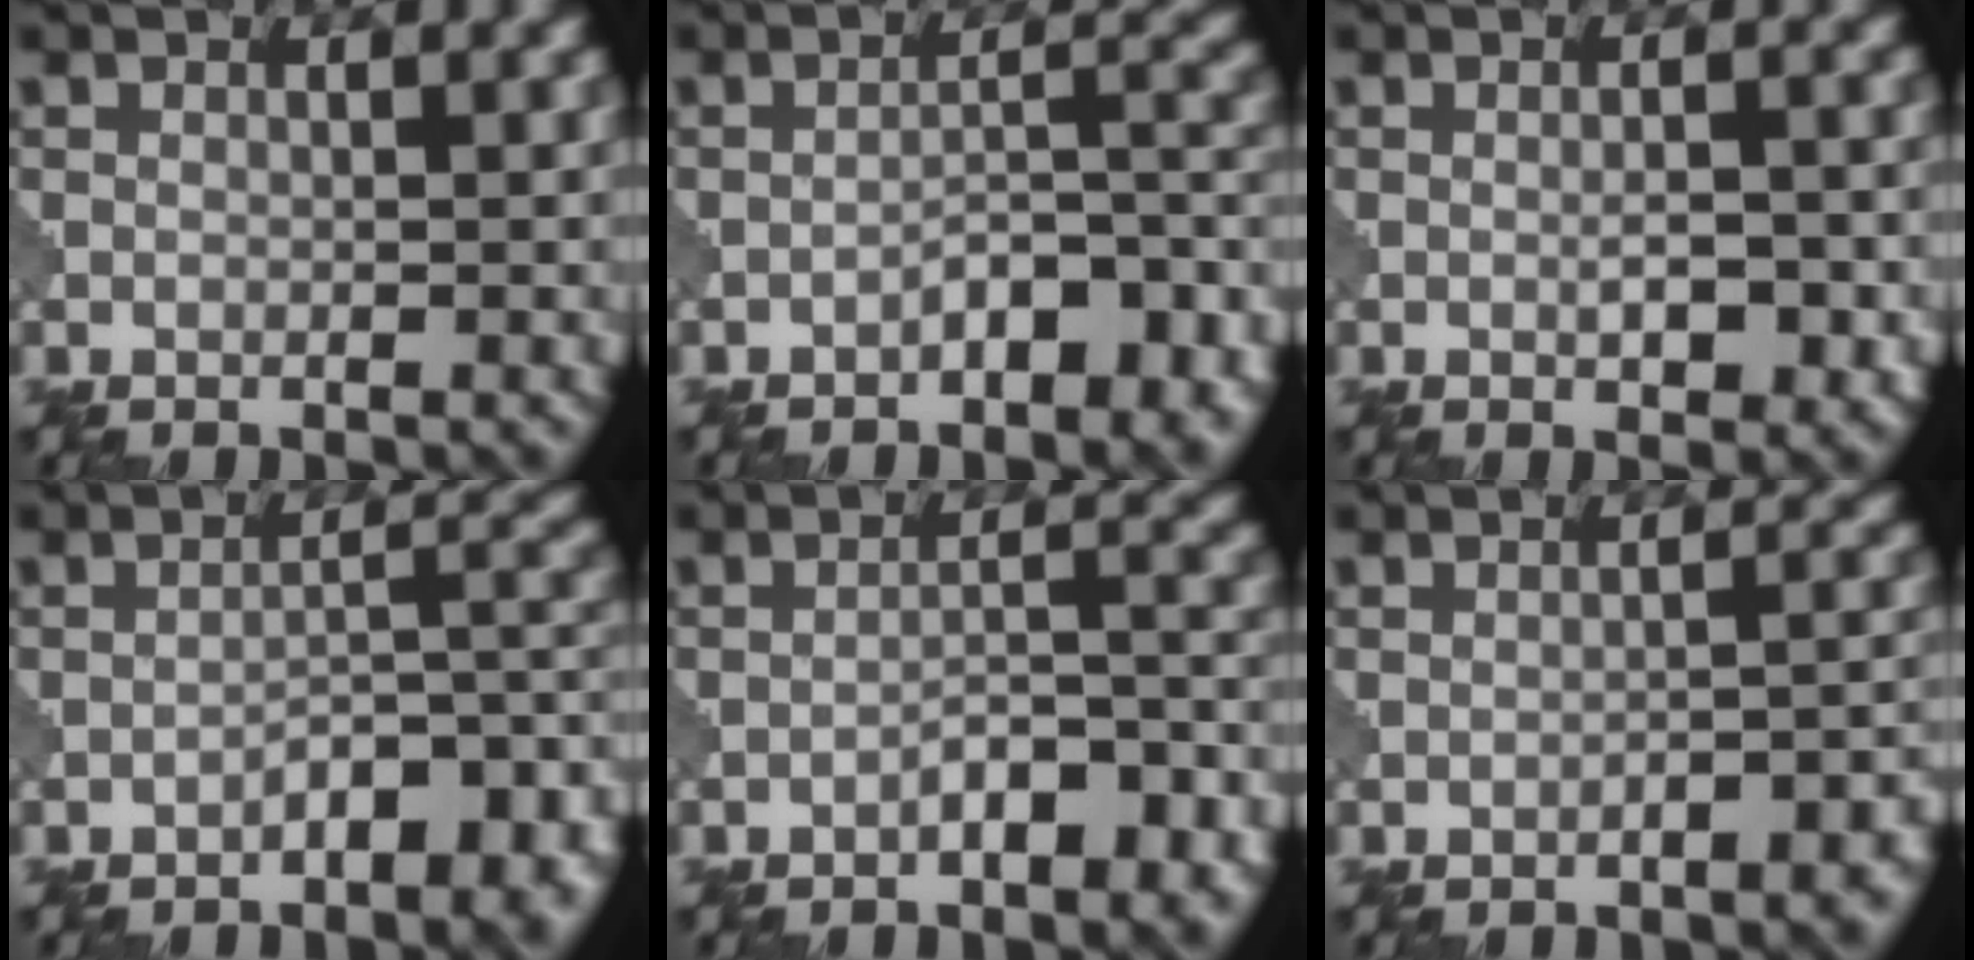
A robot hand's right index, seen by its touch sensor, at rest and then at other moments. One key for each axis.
{"total": 5.4, "fx": -3.3, "fy": 2.2, "fz": 3.7, "tx": -0.046, "ty": 0.017, "tz": -0.048}
{"total": 2.8, "fx": -0.6, "fy": 1.1, "fz": 2.5, "tx": -0.040, "ty": 0.000, "tz": -0.005}
{"total": 5.8, "fx": -3.2, "fy": 2.3, "fz": 4.3, "tx": -0.051, "ty": 0.016, "tz": -0.046}
{"total": 4.8, "fx": -2.9, "fy": 1.7, "fz": 3.4, "tx": -0.047, "ty": 0.014, "tz": -0.043}
{"total": 3.2, "fx": -2.0, "fy": 1.1, "fz": 2.2, "tx": -0.029, "ty": 0.007, "tz": -0.027}